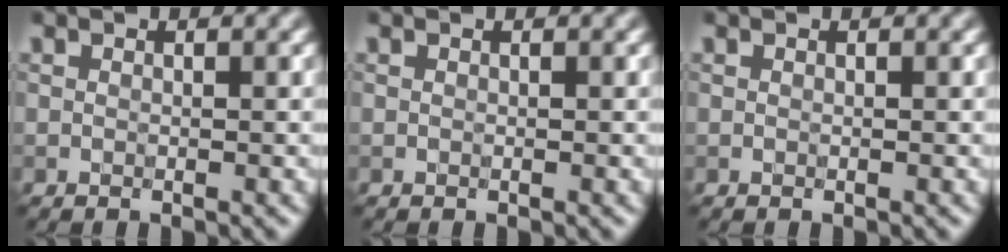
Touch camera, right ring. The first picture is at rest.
{"total": 0.0}
{"total": 0.0}